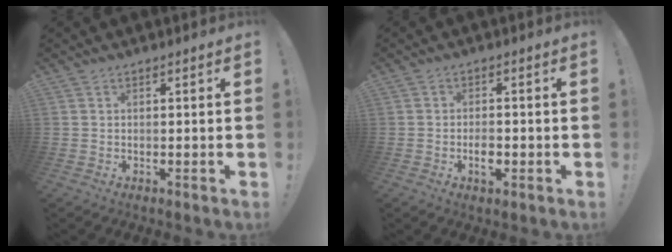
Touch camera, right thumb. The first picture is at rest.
{"total": 4.0, "force": [-1.8, 2.2, 2.7], "torque": [-0.045, 0.006, -0.031]}